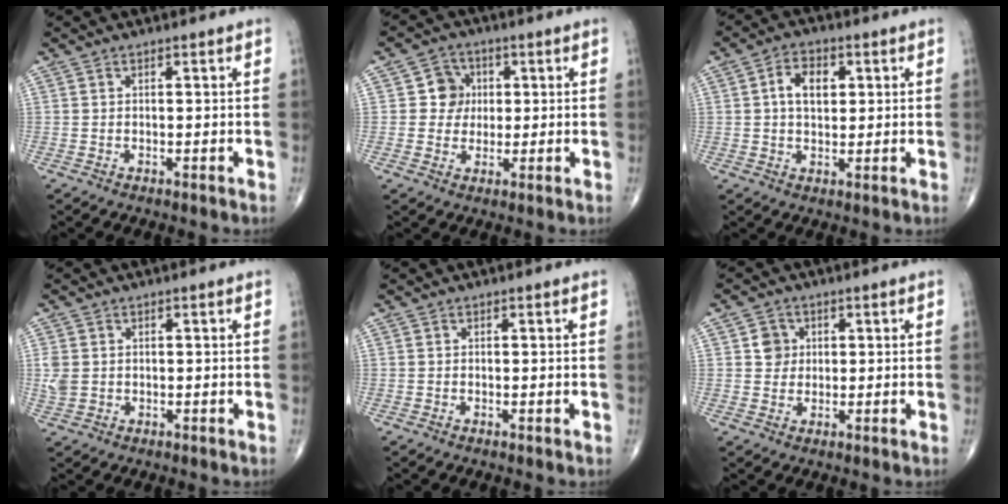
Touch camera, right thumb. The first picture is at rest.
{"total": 5.5, "force": [0.8, 5.1, 1.7], "torque": [0.008, 0.008, 0.007]}
{"total": 6.5, "force": [1.4, 4.1, 4.8], "torque": [-0.068, 0.005, 0.019]}
{"total": 3.2, "force": [0.2, 2.6, 1.8], "torque": [-0.043, 0.003, 0.007]}
{"total": 0.0}
{"total": 3.7, "force": [0.8, 3.4, 1.0], "torque": [0.004, 0.001, 0.009]}